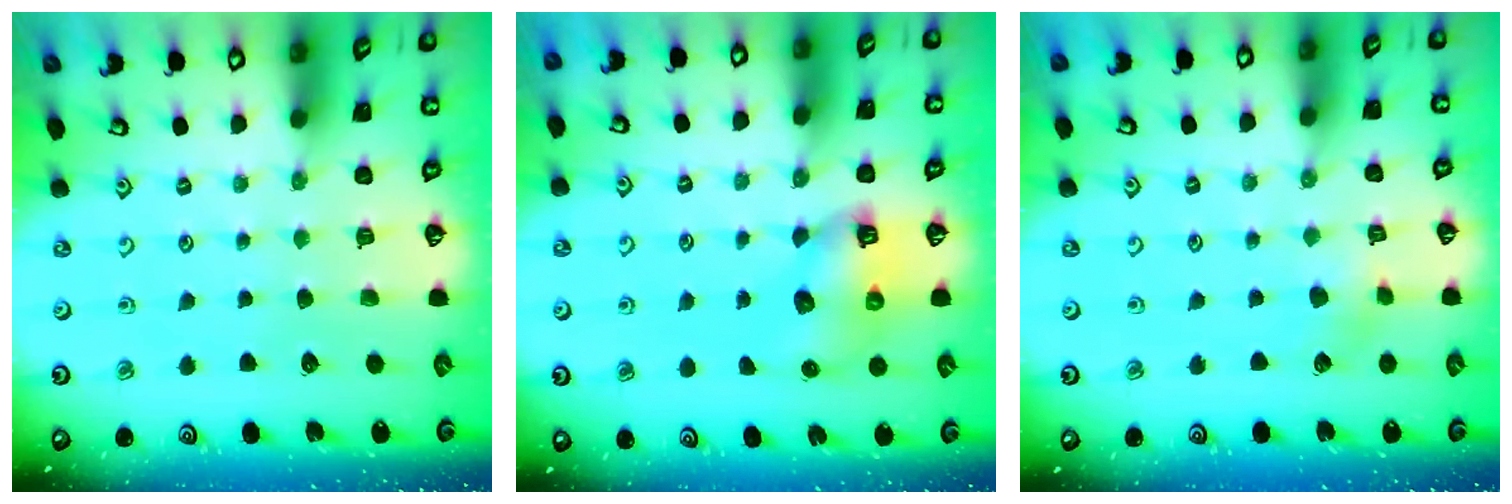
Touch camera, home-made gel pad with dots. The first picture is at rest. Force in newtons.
{"total": 7.8, "press": 7.8, "slide": 0.9}
{"total": 3.6, "press": 3.6, "slide": 0.1}